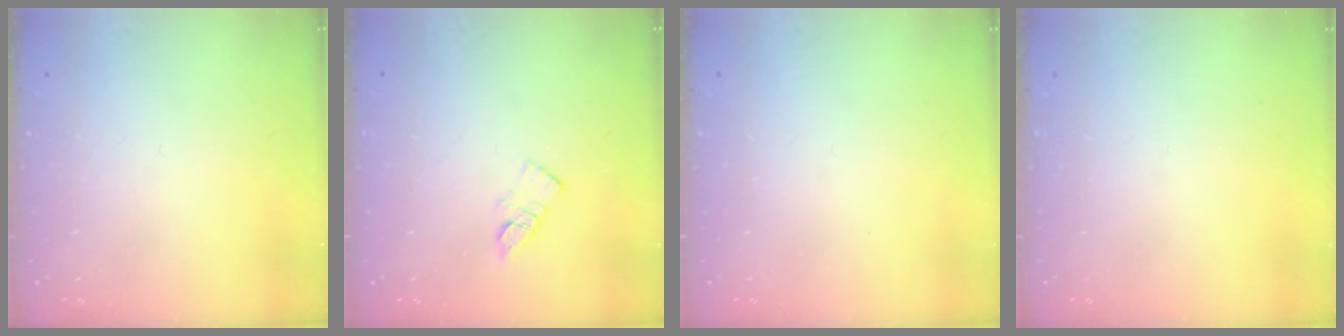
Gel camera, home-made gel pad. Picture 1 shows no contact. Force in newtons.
{"total": 5.7, "press": 5.7, "slide": 0.2}
{"total": 0.0}
{"total": 0.0}